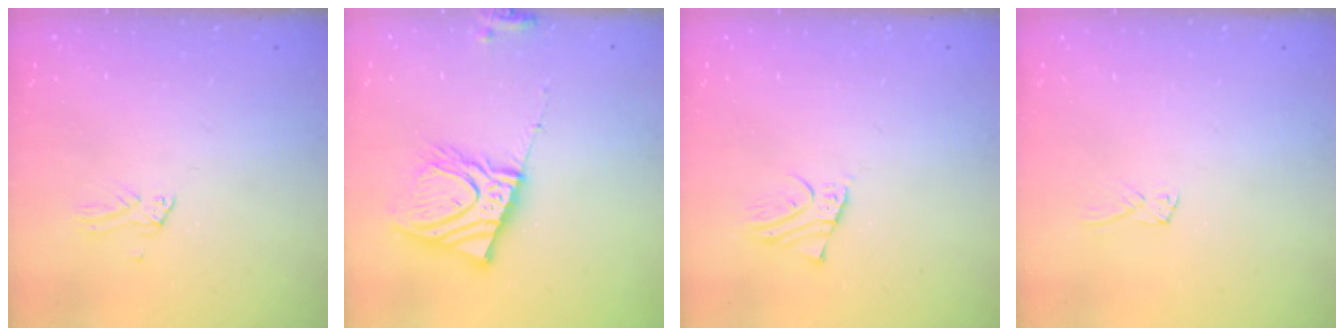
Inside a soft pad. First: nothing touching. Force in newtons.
{"total": 15.9, "press": 15.6, "slide": 3.0}
{"total": 1.9, "press": 1.9, "slide": 0.1}
{"total": 2.3, "press": 2.3, "slide": 0.3}